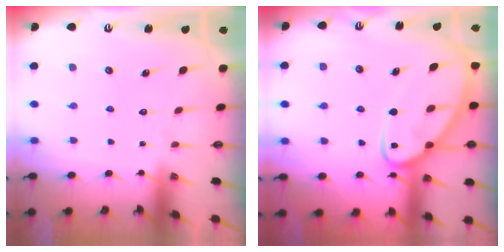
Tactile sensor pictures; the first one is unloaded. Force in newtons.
{"total": 12.9, "press": 12.9, "slide": 0.9}